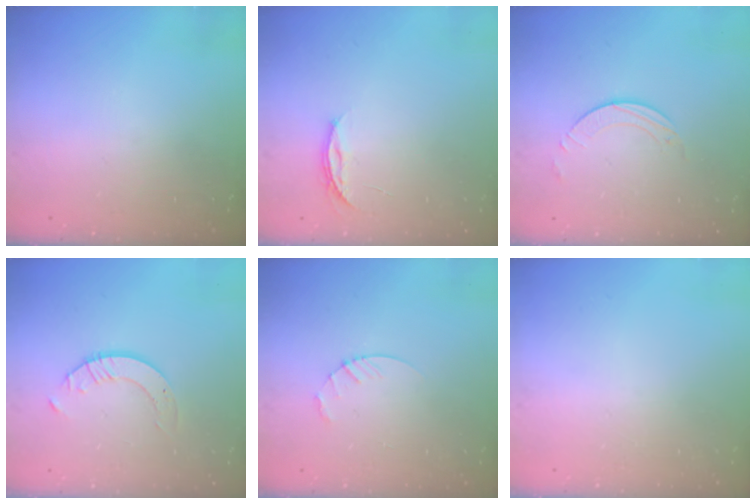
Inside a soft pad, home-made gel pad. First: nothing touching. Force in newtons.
{"total": 4.0, "press": 3.9, "slide": 0.5}
{"total": 1.7, "press": 1.7, "slide": 0.2}
{"total": 2.1, "press": 2.1, "slide": 0.2}
{"total": 3.7, "press": 3.7, "slide": 0.5}
{"total": 0.0}